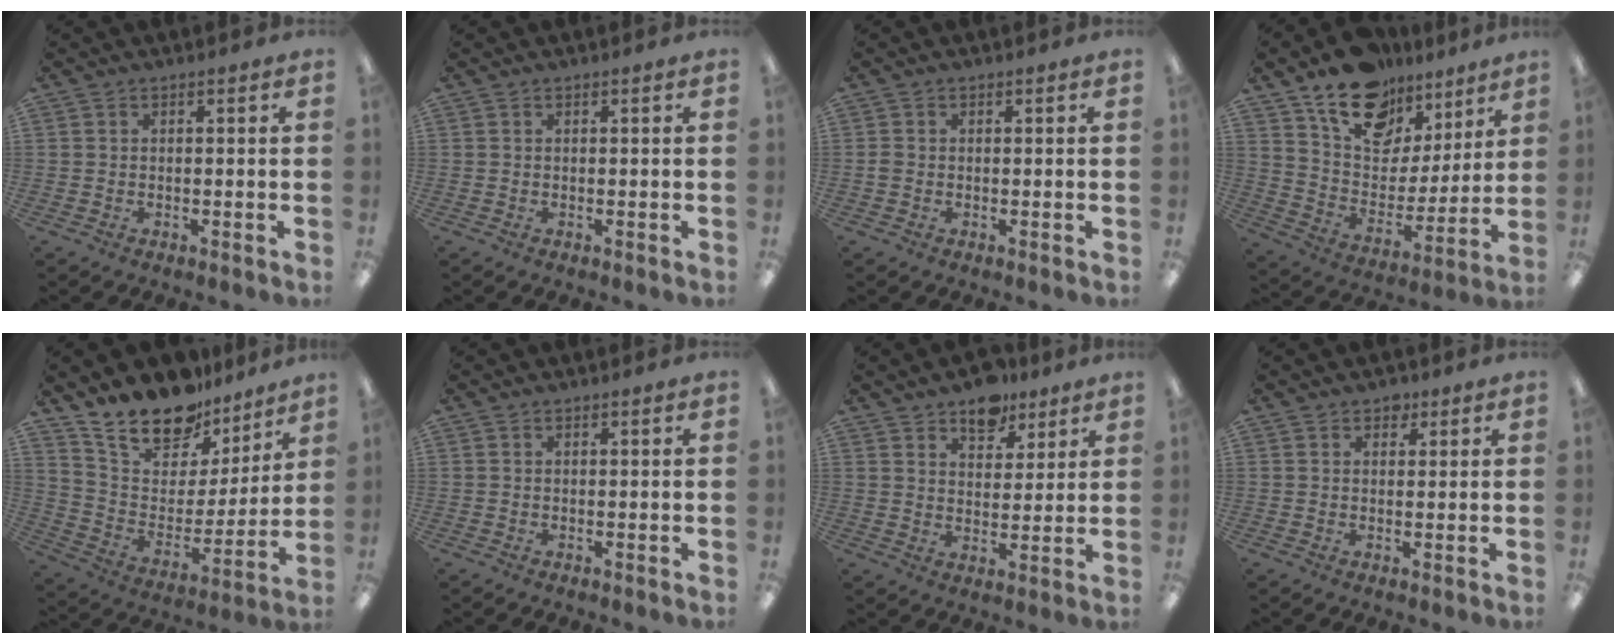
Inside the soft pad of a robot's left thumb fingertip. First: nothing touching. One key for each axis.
{"total": 0.0}
{"total": 0.9, "fx": -0.2, "fy": 0.8, "fz": 0.3, "tx": -0.005, "ty": 0.004, "tz": -0.005}
{"total": 17.1, "fx": 12.1, "fy": 10.2, "fz": 6.6, "tx": -0.116, "ty": -0.075, "tz": 0.222}
{"total": 17.7, "fx": 15.4, "fy": 7.6, "fz": 4.5, "tx": -0.111, "ty": -0.116, "tz": 0.283}
{"total": 0.0}
{"total": 8.8, "fx": 6.7, "fy": 5.0, "fz": 2.7, "tx": -0.030, "ty": -0.037, "tz": 0.120}
{"total": 2.4, "fx": 1.7, "fy": 1.6, "fz": 0.7, "tx": 0.001, "ty": -0.004, "tz": 0.028}